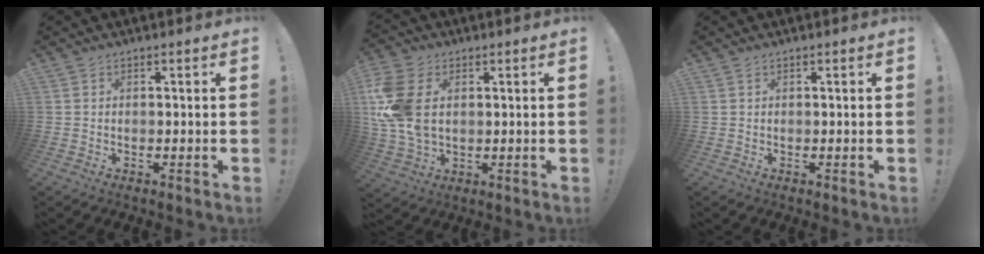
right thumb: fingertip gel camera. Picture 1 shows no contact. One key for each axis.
{"total": 15.1, "fx": 2.7, "fy": 10.2, "fz": 10.8, "tx": -0.232, "ty": -0.010, "tz": 0.051}
{"total": 0.0}